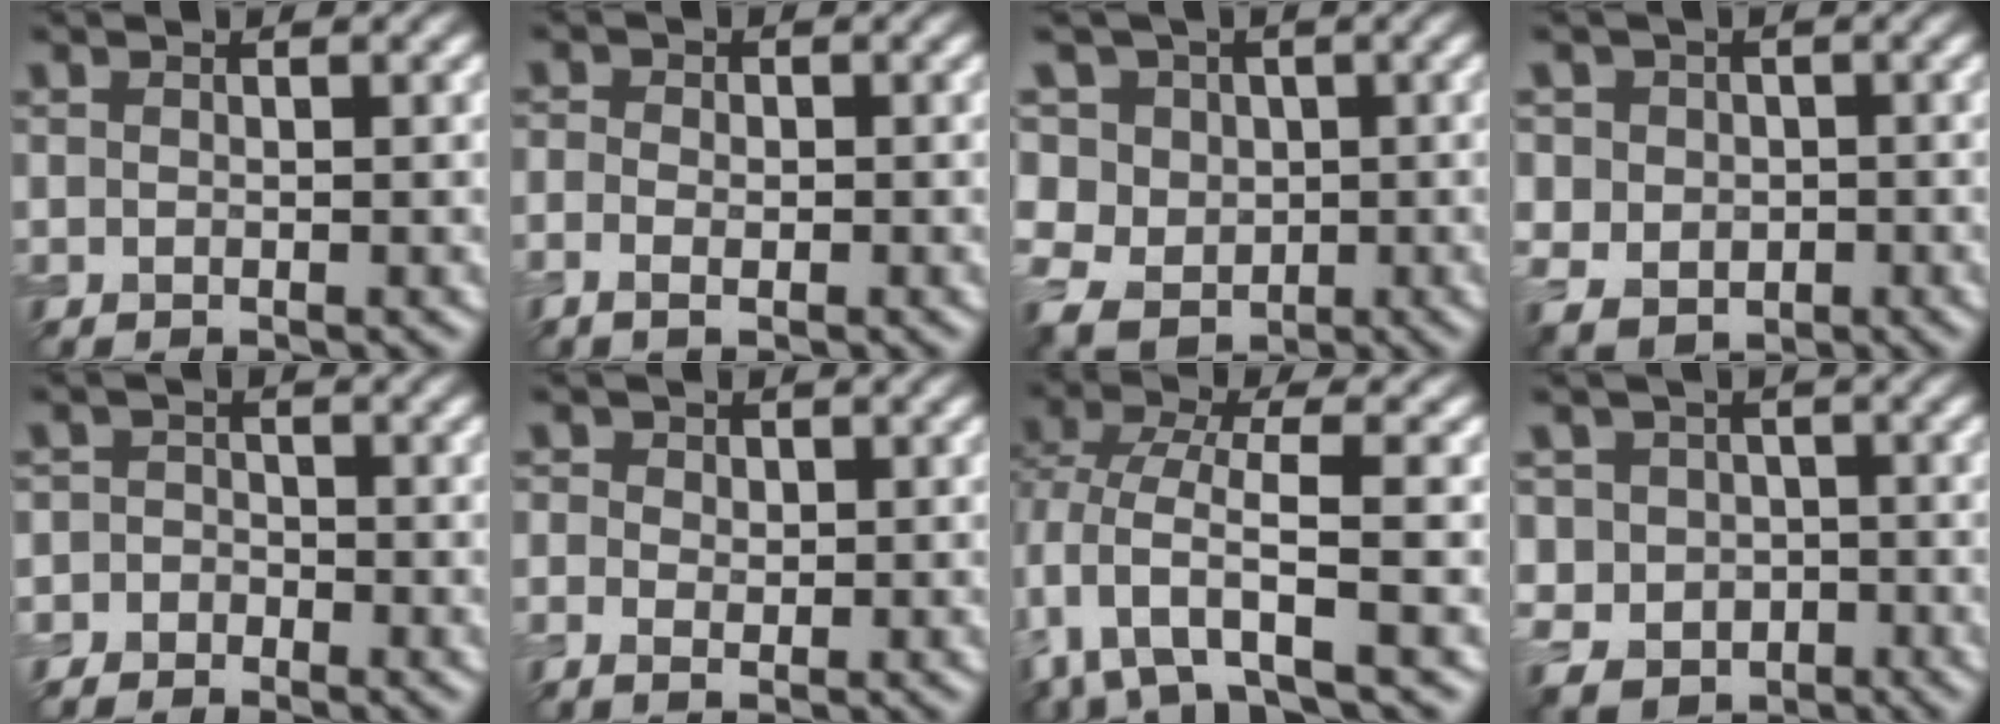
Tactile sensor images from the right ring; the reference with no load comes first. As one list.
[{"total": 2.4, "force": [-0.8, 1.6, 1.6], "torque": [-0.012, 0.003, -0.019]}, {"total": 10.7, "force": [3.0, 9.1, 4.8], "torque": [-0.110, 0.028, 0.022]}, {"total": 5.5, "force": [0.6, 5.2, 1.8], "torque": [-0.039, 0.017, -0.004]}, {"total": 2.1, "force": [-1.3, 1.6, 0.0], "torque": [0.028, 0.010, -0.036]}, {"total": 2.6, "force": [0.1, 2.2, 1.4], "torque": [-0.004, 0.009, -0.013]}, {"total": 5.3, "force": [-0.8, 2.2, 4.7], "torque": [-0.097, -0.004, -0.022]}, {"total": 5.8, "force": [-0.8, 5.5, 1.4], "torque": [-0.024, 0.010, -0.038]}]